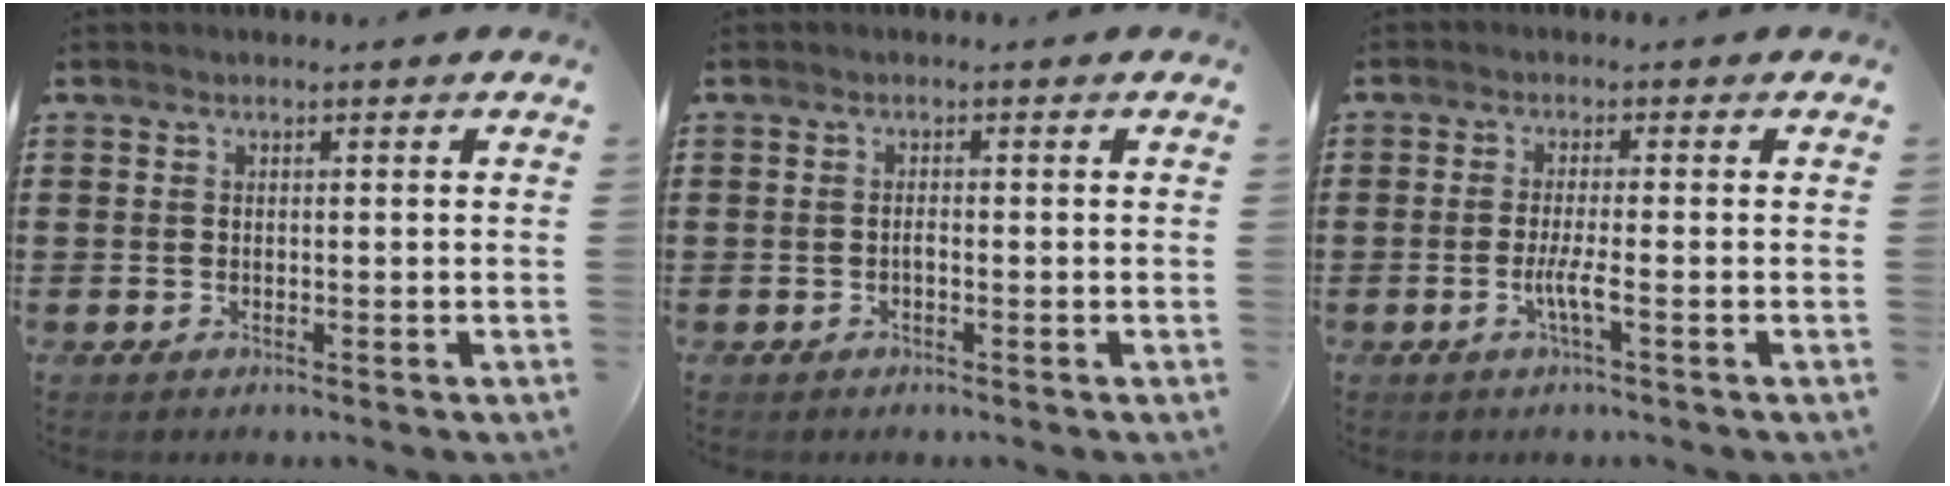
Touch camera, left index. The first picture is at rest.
{"total": 0.7, "force": [-0.4, 0.1, 0.6], "torque": [-0.015, -0.003, -0.006]}
{"total": 3.4, "force": [-1.1, 0.0, 3.2], "torque": [-0.070, -0.012, -0.026]}